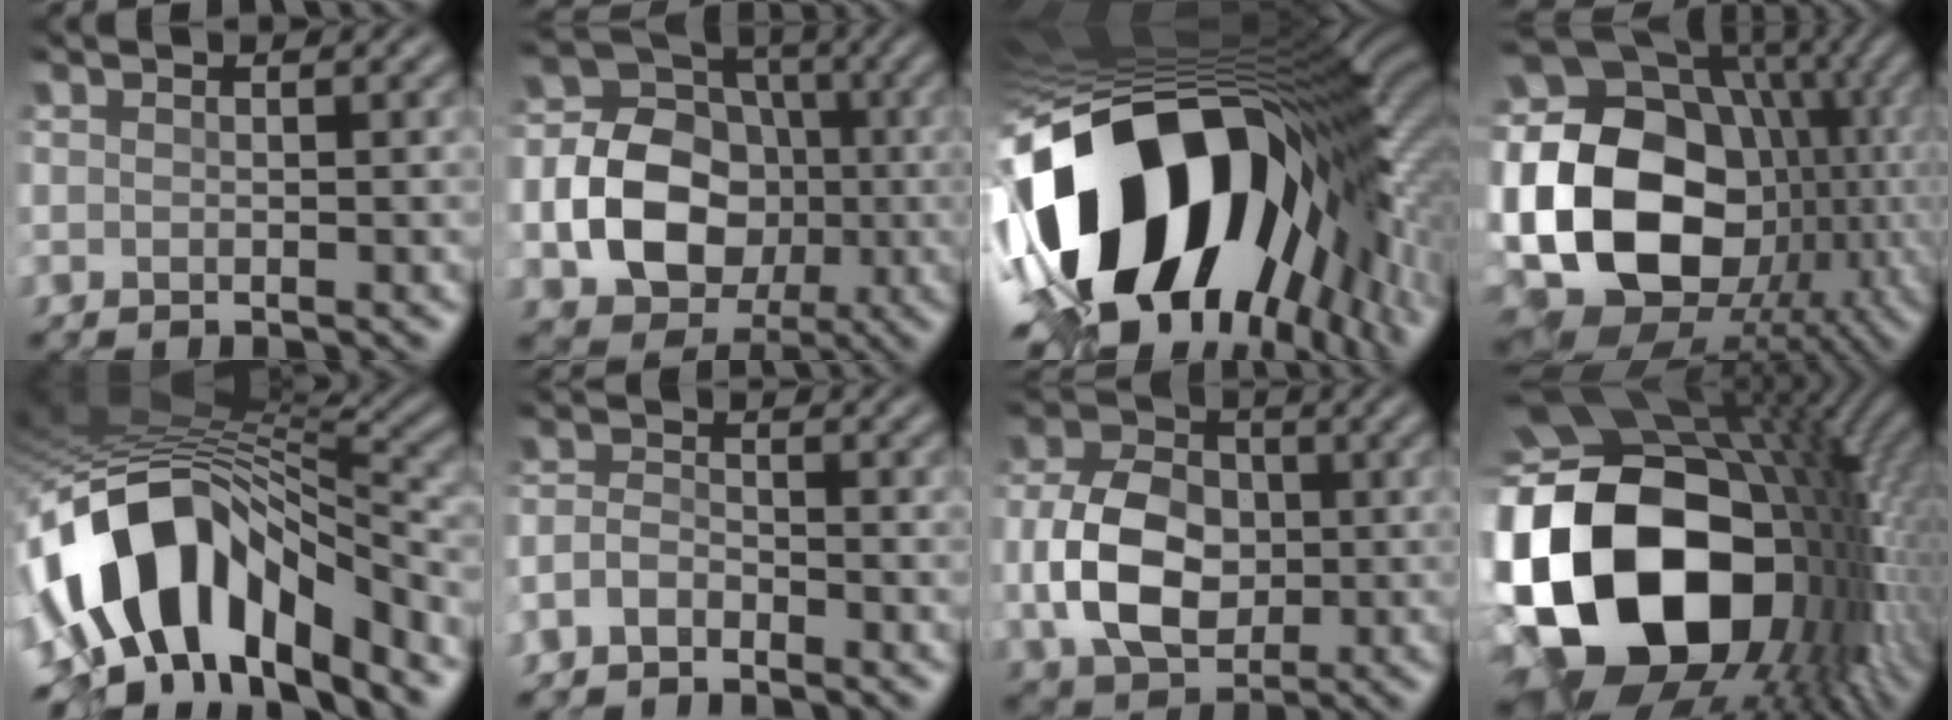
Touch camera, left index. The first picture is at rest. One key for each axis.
{"total": 11.2, "fx": -1.7, "fy": 9.1, "fz": 6.3, "tx": -0.121, "ty": -0.002, "tz": -0.041}
{"total": 19.7, "fx": -4.8, "fy": 11.6, "fz": 15.2, "tx": -0.288, "ty": -0.056, "tz": -0.062}
{"total": 21.4, "fx": -1.8, "fy": 16.6, "fz": 13.4, "tx": -0.259, "ty": -0.011, "tz": -0.035}
{"total": 13.1, "fx": -5.5, "fy": 7.0, "fz": 9.6, "tx": -0.166, "ty": 0.017, "tz": -0.103}
{"total": 2.1, "fx": -1.6, "fy": 0.9, "fz": 0.9, "tx": -0.023, "ty": 0.008, "tz": -0.042}
{"total": 7.7, "fx": -0.8, "fy": 5.5, "fz": 5.3, "tx": -0.115, "ty": 0.006, "tz": -0.018}
{"total": 22.1, "fx": -2.6, "fy": 16.5, "fz": 14.5, "tx": -0.332, "ty": -0.034, "tz": -0.021}